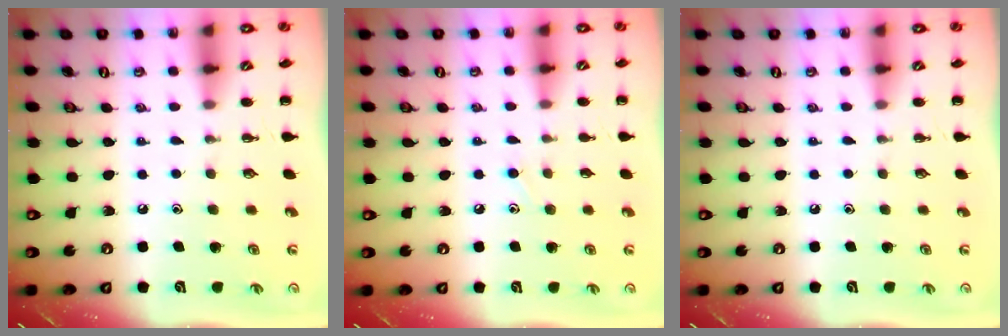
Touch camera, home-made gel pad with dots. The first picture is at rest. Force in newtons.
{"total": 6.4, "press": 6.0, "slide": 2.1}
{"total": 0.0}